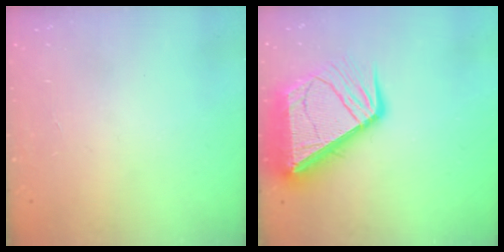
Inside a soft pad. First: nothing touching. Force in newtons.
{"total": 18.4, "press": 18.3, "slide": 2.1}